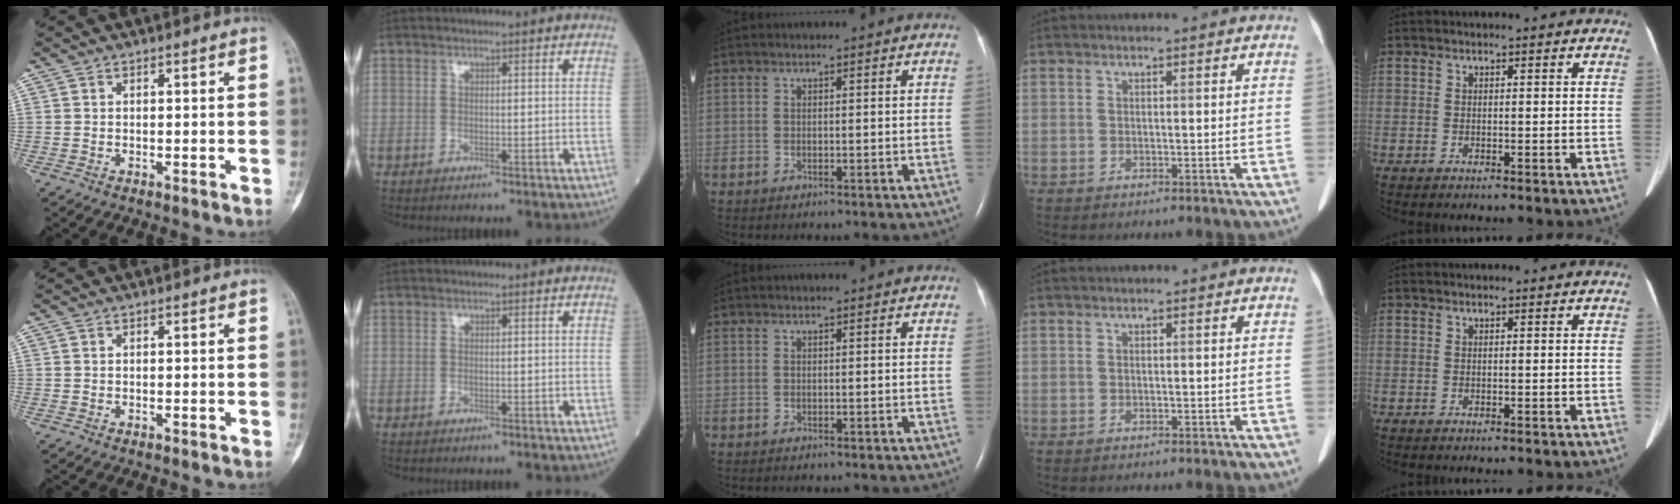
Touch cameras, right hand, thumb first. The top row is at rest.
{}